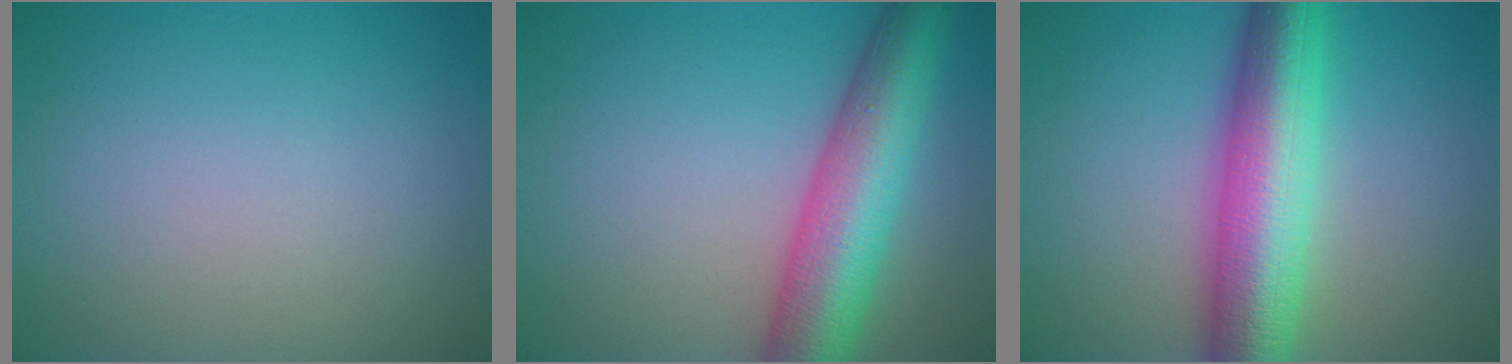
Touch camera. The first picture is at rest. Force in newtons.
{"total": 9.4, "press": 9.4, "slide": 0.3}
{"total": 9.8, "press": 9.8, "slide": 0.1}